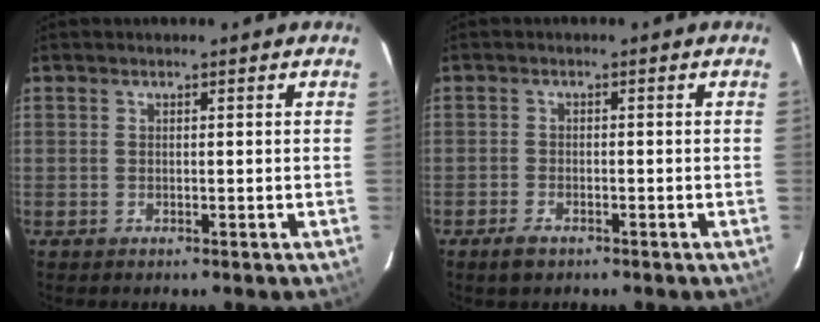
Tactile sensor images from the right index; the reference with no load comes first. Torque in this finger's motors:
{"motor_torque": [0.26, -0.14, 0.08, 0.01]}